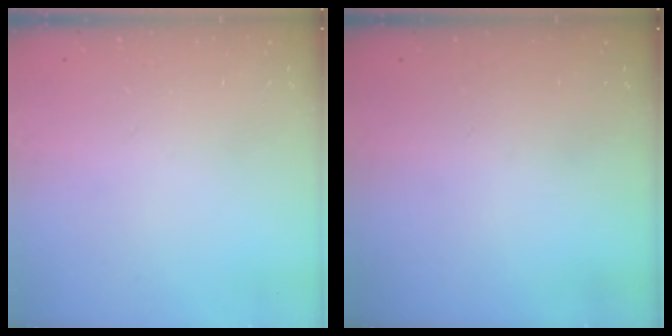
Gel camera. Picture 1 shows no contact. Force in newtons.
{"total": 0.0}